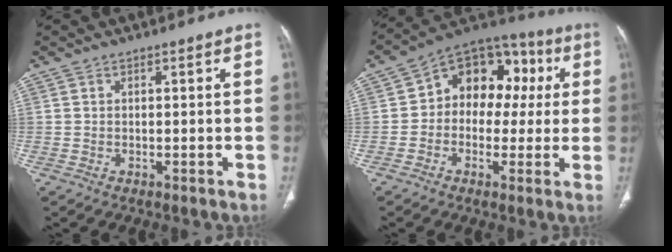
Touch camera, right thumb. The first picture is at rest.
{"total": 15.2, "force": [1.7, 11.2, 10.1], "torque": [-0.085, 0.044, 0.012]}